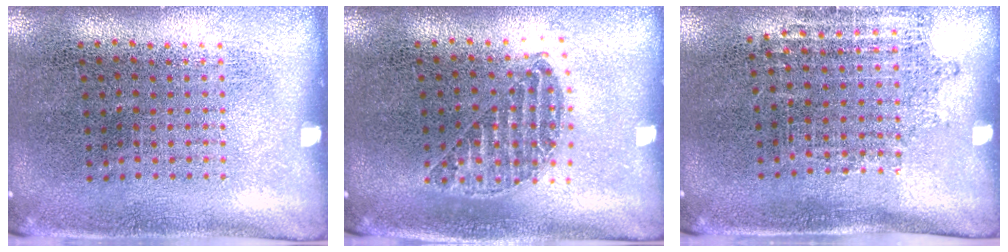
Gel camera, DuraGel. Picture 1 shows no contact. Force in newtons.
{"total": 1.1, "press": 1.0, "slide": 0.5}
{"total": 1.1, "press": 0.9, "slide": 0.7}